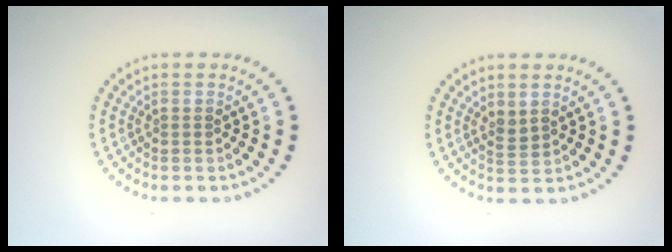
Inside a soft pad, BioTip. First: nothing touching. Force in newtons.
{"total": 1.2, "press": 1.0, "slide": 0.7}